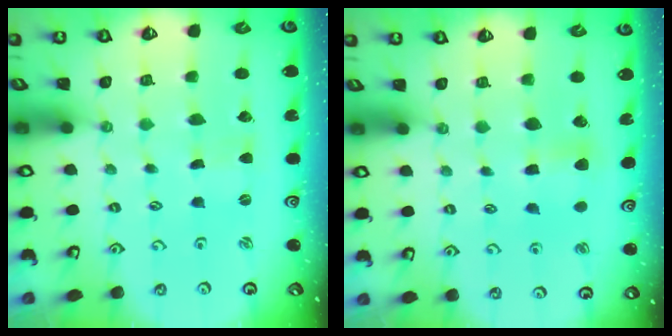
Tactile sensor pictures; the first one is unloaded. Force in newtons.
{"total": 5.3, "press": 5.3, "slide": 0.6}